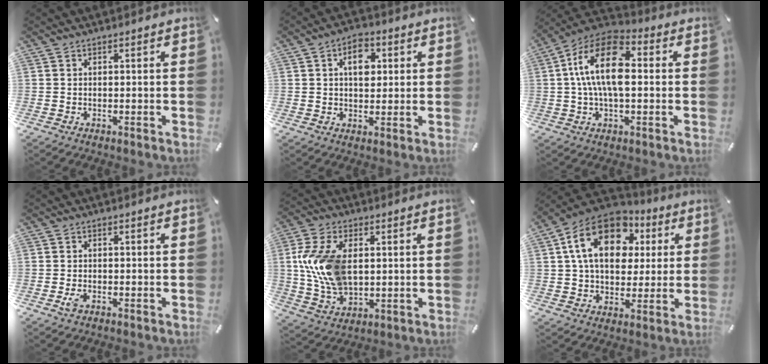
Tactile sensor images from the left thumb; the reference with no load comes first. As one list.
[{"total": 7.4, "force": [2.0, 5.0, 5.0], "torque": [-0.067, -0.001, 0.029]}, {"total": 15.0, "force": [1.4, 8.1, 12.6], "torque": [-0.256, 0.003, 0.023]}, {"total": 1.7, "force": [-0.8, 0.9, 1.2], "torque": [-0.036, -0.005, -0.017]}, {"total": 13.8, "force": [2.1, 9.2, 10.1], "torque": [-0.240, 0.004, 0.037]}, {"total": 17.9, "force": [6.3, 12.6, 11.1], "torque": [-0.209, -0.013, 0.111]}]